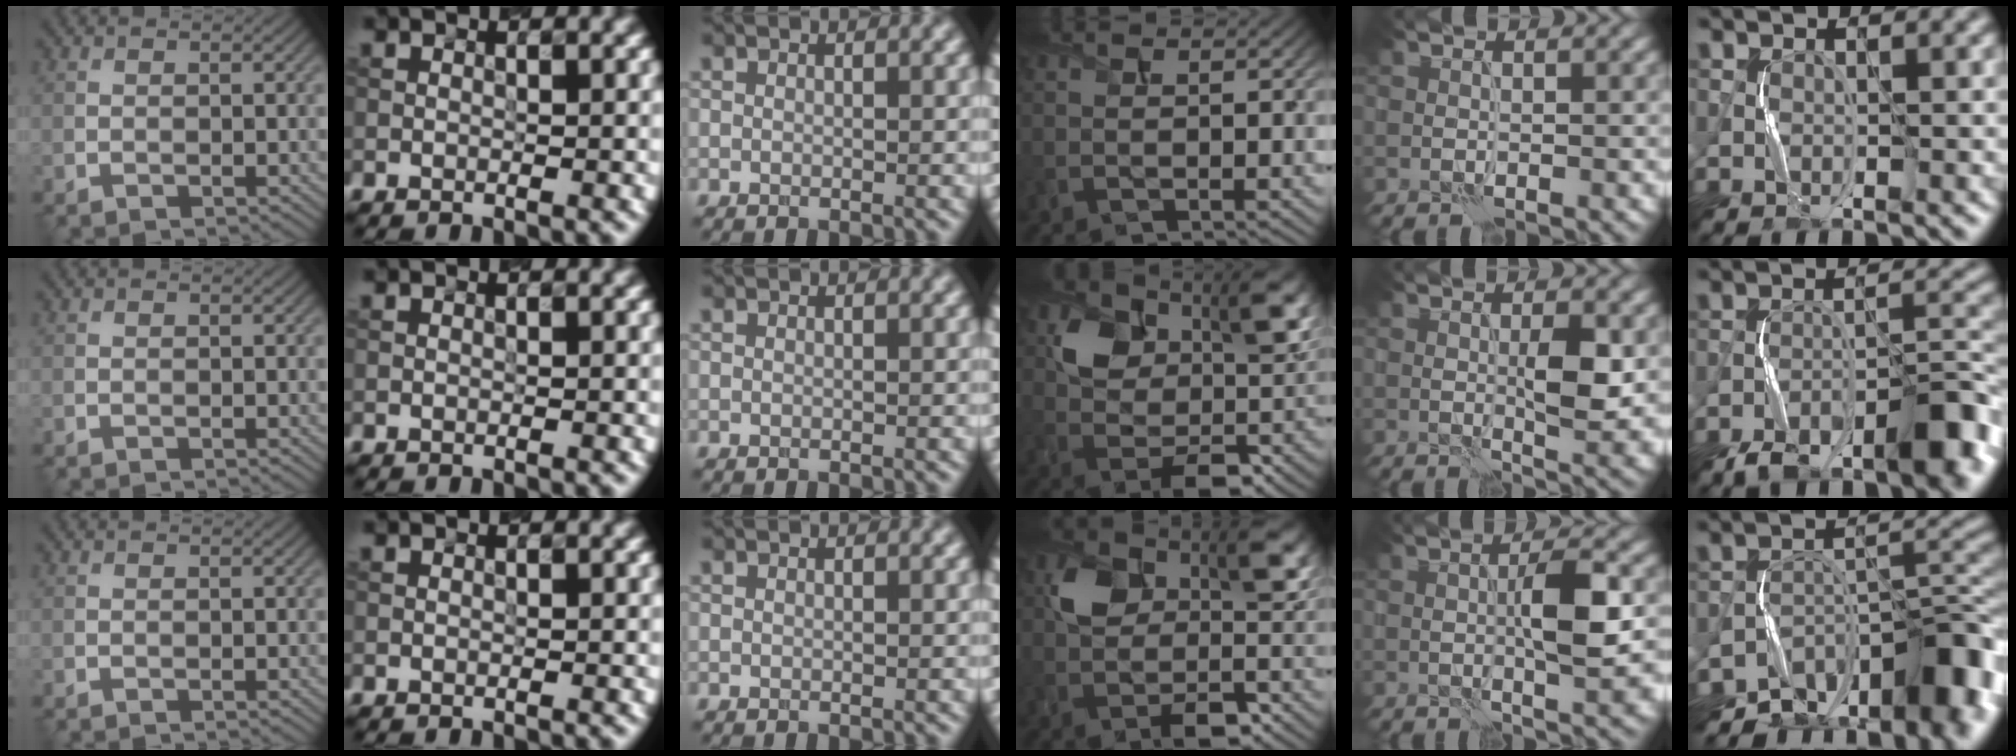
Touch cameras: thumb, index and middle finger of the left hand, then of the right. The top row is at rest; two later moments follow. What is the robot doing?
{"motion": "squeeze", "object": "stress ball aka squeeze ball"}